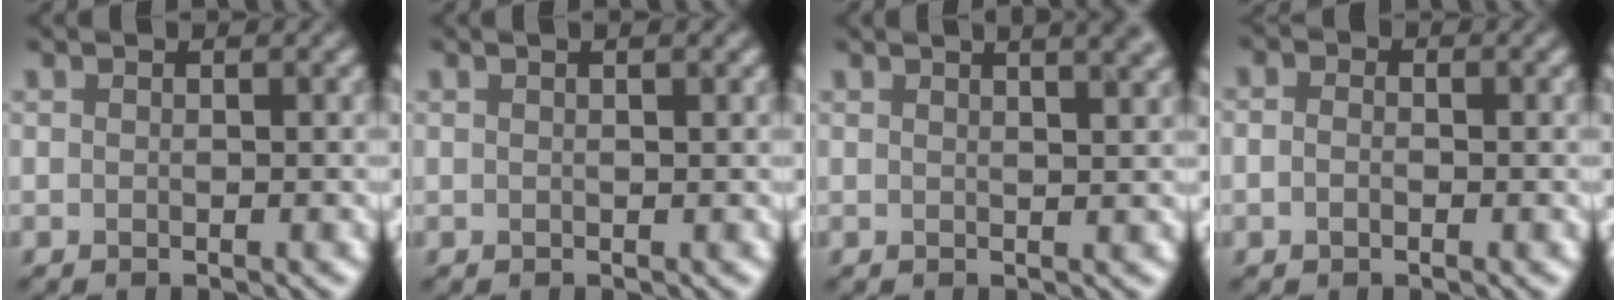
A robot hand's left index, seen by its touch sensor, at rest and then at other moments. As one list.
[{"total": 2.2, "force": [1.2, 0.8, 1.7], "torque": [-0.010, 0.001, -0.003]}, {"total": 6.4, "force": [3.8, 2.9, 4.2], "torque": [-0.014, 0.049, 0.013]}, {"total": 2.0, "force": [0.1, 1.4, 1.4], "torque": [-0.015, 0.006, -0.019]}]